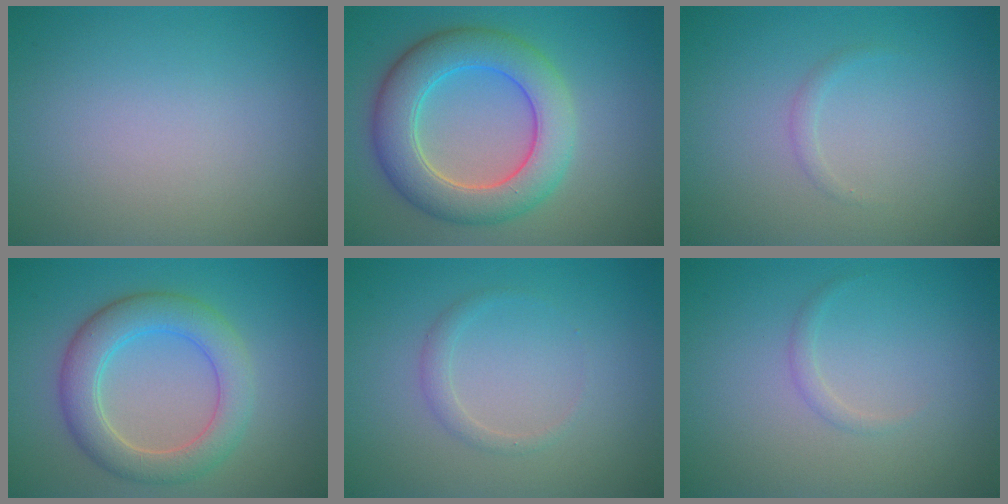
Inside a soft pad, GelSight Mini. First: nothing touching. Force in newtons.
{"total": 7.4, "press": 7.4, "slide": 0.4}
{"total": 0.7, "press": 0.7, "slide": 0.0}
{"total": 5.3, "press": 5.3, "slide": 0.3}
{"total": 1.1, "press": 1.1, "slide": 0.1}
{"total": 0.7, "press": 0.7, "slide": 0.0}